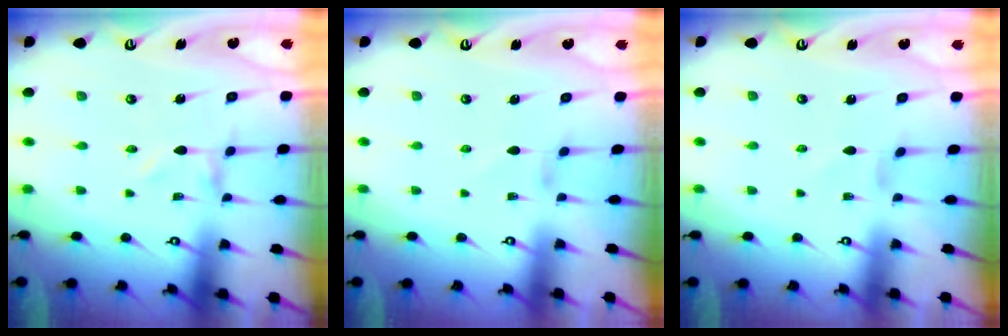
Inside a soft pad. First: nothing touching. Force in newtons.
{"total": 1.2, "press": 1.1, "slide": 0.4}
{"total": 1.9, "press": 1.9, "slide": 0.4}